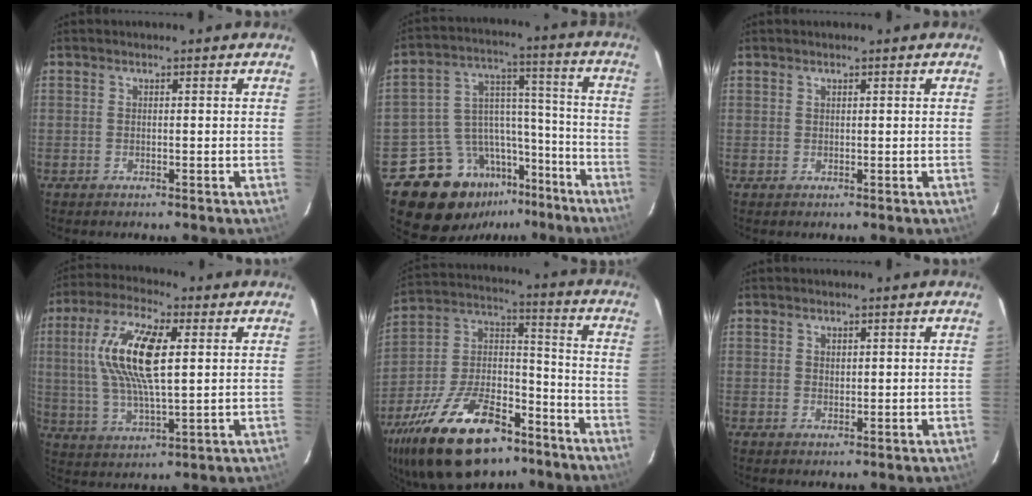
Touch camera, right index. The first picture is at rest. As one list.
[{"total": 19.1, "force": [-14.2, 11.1, 6.3], "torque": [-0.134, 0.059, -0.208]}, {"total": 0.6, "force": [0.4, 0.5, 0.0], "torque": [0.002, 0.003, 0.006]}, {"total": 14.7, "force": [3.3, 4.8, 13.5], "torque": [-0.265, 0.011, 0.063]}, {"total": 26.0, "force": [-16.7, 12.3, 15.7], "torque": [-0.311, 0.005, -0.269]}, {"total": 1.1, "force": [0.6, 0.9, 0.3], "torque": [-0.003, 0.003, 0.011]}]